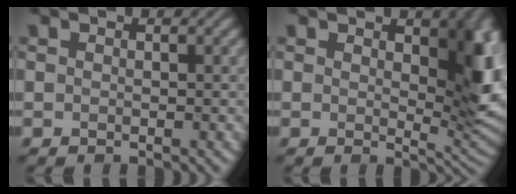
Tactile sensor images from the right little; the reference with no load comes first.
{"total": 8.2, "force": [1.7, 3.9, 7.0], "torque": [-0.083, -0.014, 0.038]}